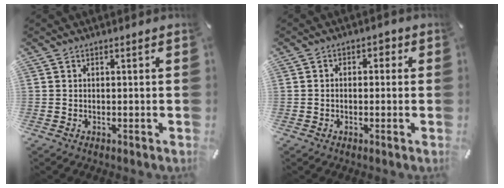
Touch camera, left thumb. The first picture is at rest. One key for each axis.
{"total": 2.6, "fx": -1.2, "fy": 1.7, "fz": 1.5, "tx": -0.028, "ty": 0.012, "tz": -0.025}